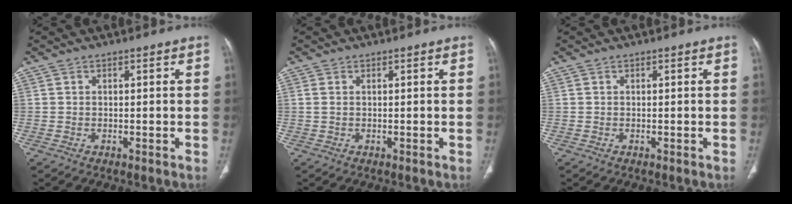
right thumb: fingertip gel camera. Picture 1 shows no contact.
{"total": 1.0, "force": [0.2, 0.5, 0.8], "torque": [-0.026, 0.008, 0.009]}
{"total": 0.0}